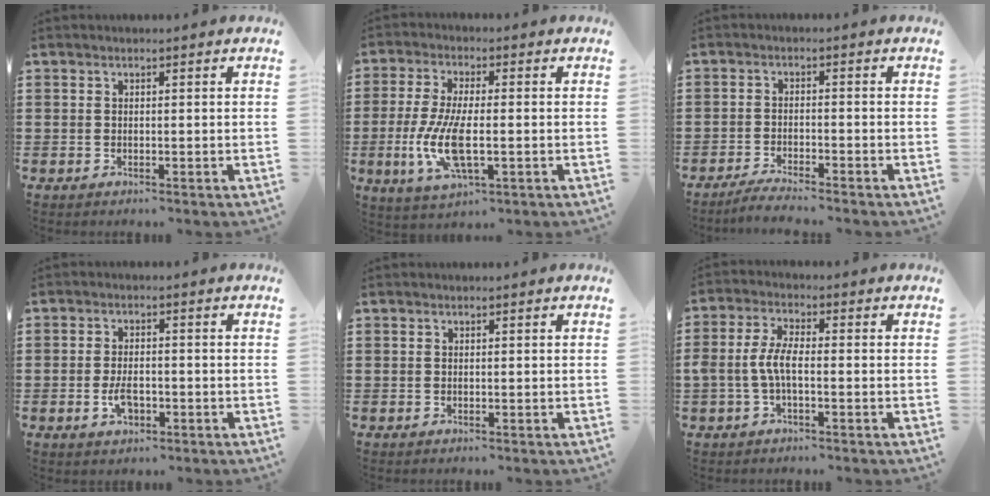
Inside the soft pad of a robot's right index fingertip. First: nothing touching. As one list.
[{"total": 9.4, "force": [-2.1, 3.4, 8.5], "torque": [-0.197, -0.018, -0.042]}, {"total": 2.7, "force": [-2.6, -0.3, 0.6], "torque": [-0.010, 0.000, -0.053]}, {"total": 3.8, "force": [-1.2, 1.9, 3.1], "torque": [-0.061, 0.001, -0.022]}, {"total": 0.0}, {"total": 4.9, "force": [-1.1, 1.8, 4.4], "torque": [-0.108, -0.003, -0.028]}]